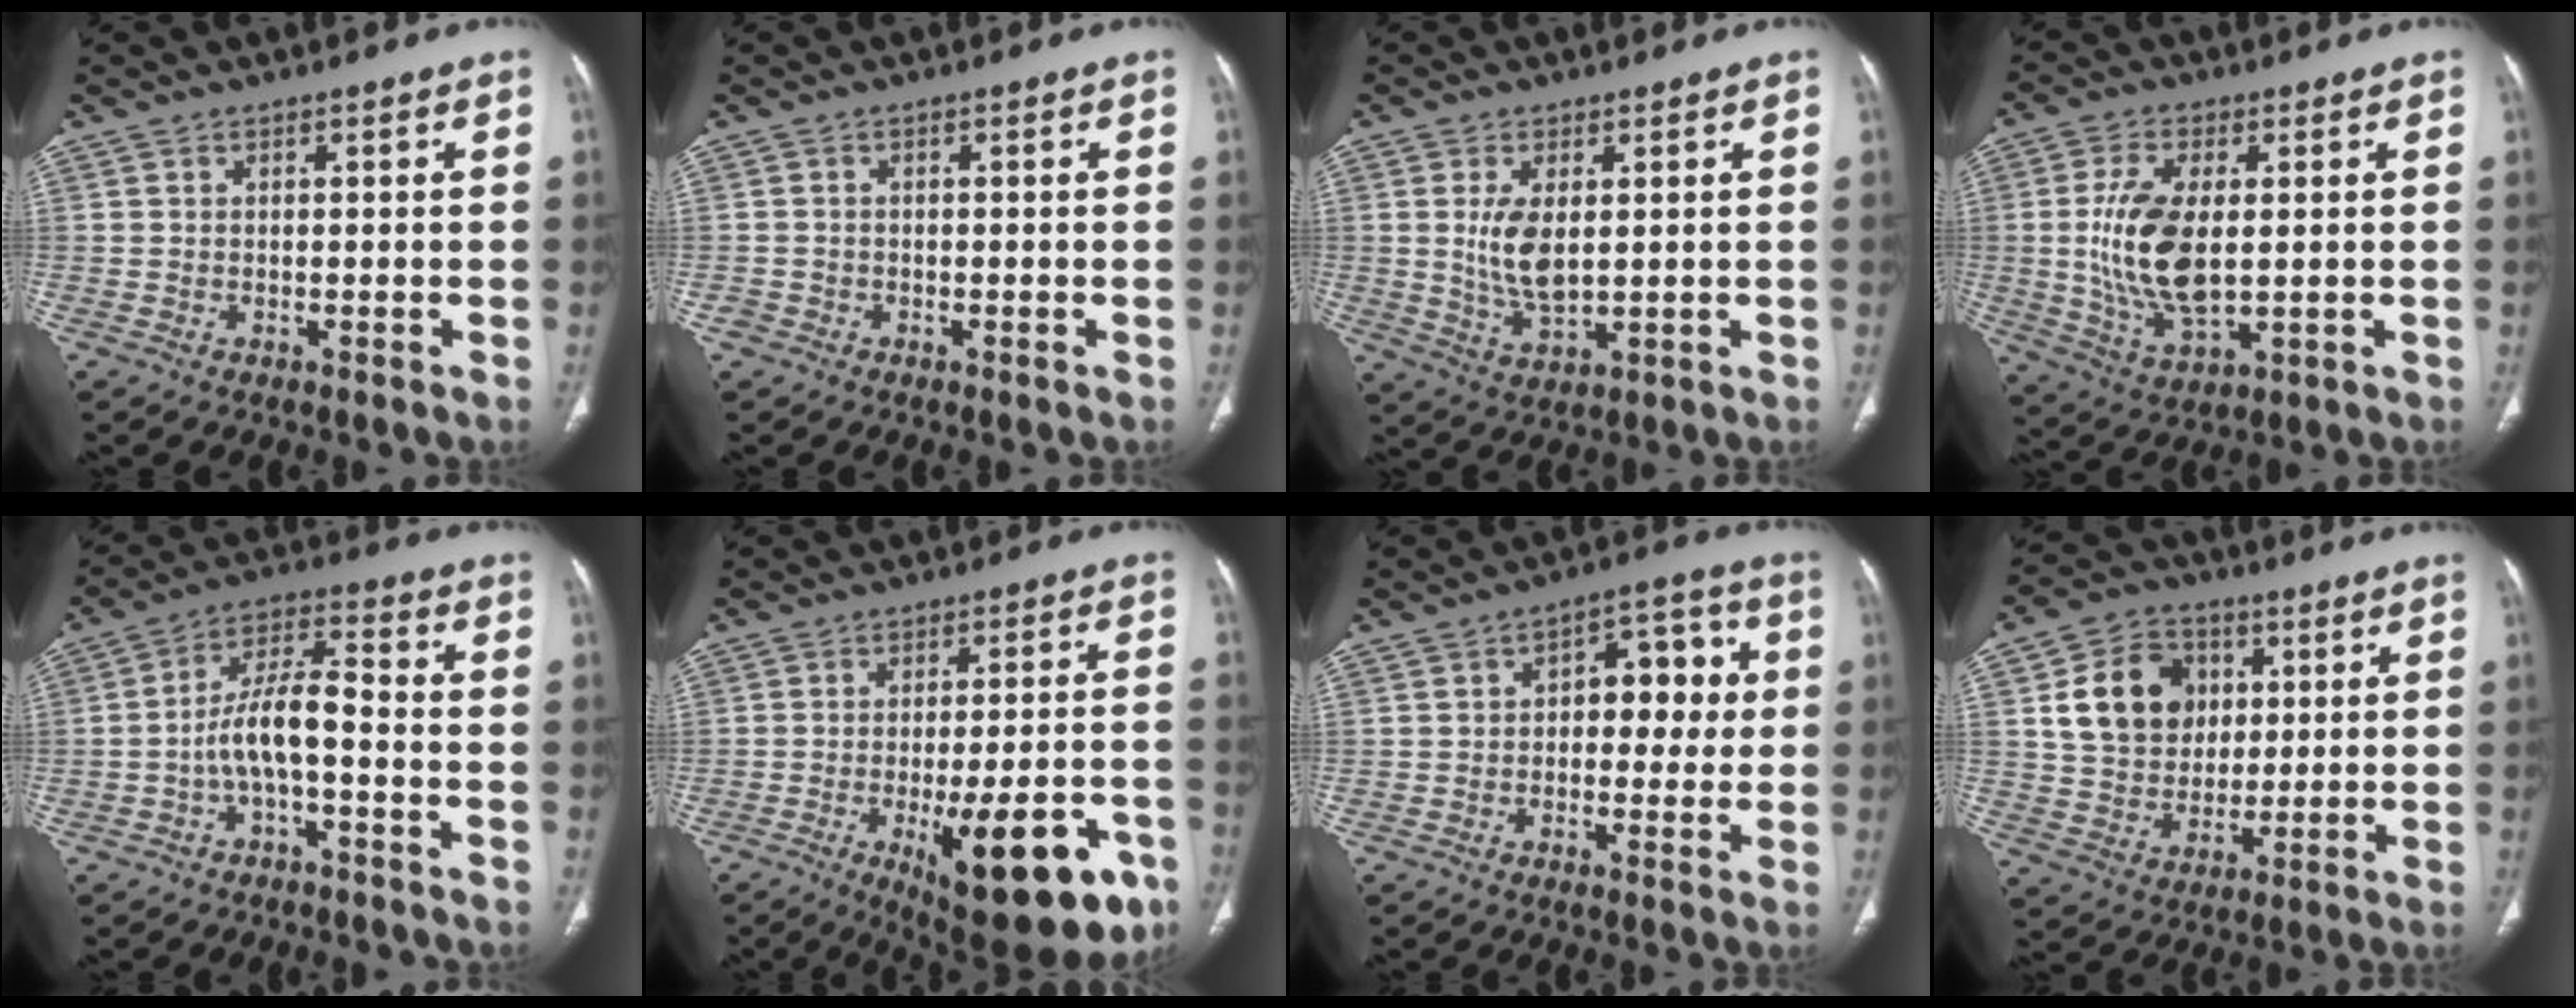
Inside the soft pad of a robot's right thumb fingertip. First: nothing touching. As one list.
[{"total": 1.1, "force": [-0.7, 0.9, 0.1], "torque": [-0.001, 0.003, -0.017]}, {"total": 7.1, "force": [1.0, 3.5, 6.1], "torque": [-0.116, -0.014, 0.030]}, {"total": 13.3, "force": [0.5, 6.6, 11.6], "torque": [-0.232, -0.013, 0.019]}, {"total": 8.8, "force": [-2.6, 3.3, 7.8], "torque": [-0.150, 0.045, -0.052]}, {"total": 21.1, "force": [-9.3, 7.5, 17.4], "torque": [-0.182, 0.029, -0.115]}, {"total": 9.7, "force": [0.7, 5.9, 7.7], "torque": [-0.059, 0.027, 0.006]}, {"total": 13.7, "force": [3.5, 11.1, 7.2], "torque": [-0.093, -0.001, 0.064]}]